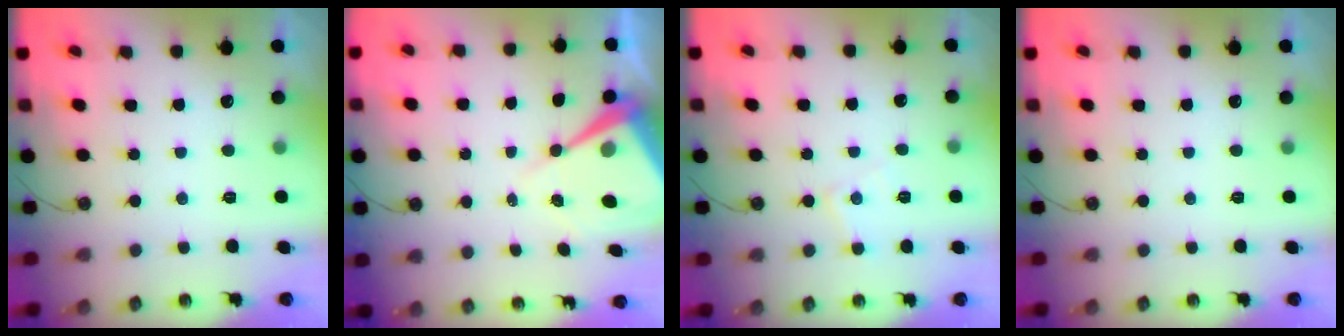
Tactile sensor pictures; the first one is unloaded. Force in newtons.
{"total": 10.4, "press": 10.3, "slide": 0.9}
{"total": 5.7, "press": 5.7, "slide": 0.3}
{"total": 0.0}